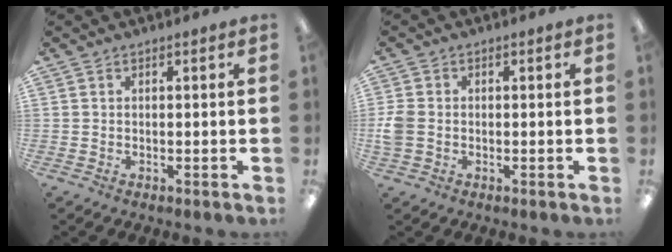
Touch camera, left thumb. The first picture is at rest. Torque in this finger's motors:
{"motor_torque": [-0.26, 0.46, 0.21, -0.22, 0.03]}